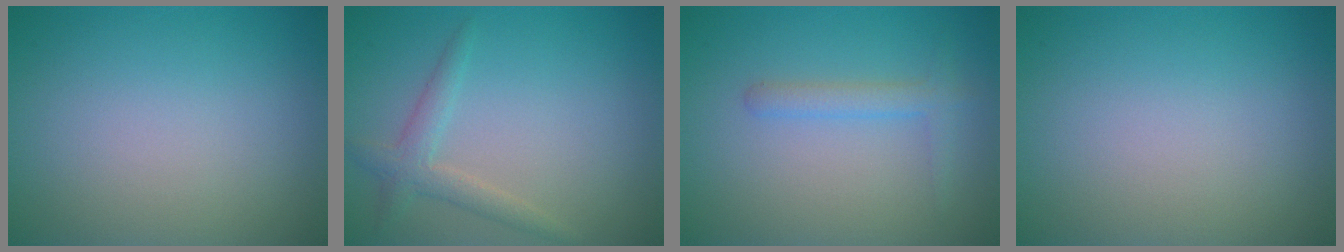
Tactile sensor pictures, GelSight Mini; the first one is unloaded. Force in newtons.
{"total": 2.1, "press": 2.1, "slide": 0.0}
{"total": 1.7, "press": 1.7, "slide": 0.1}
{"total": 0.0}